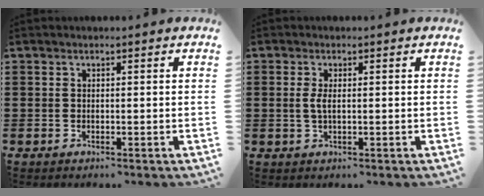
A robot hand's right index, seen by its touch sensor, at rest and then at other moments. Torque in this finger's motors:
{"motor_torque": [0.41, 0.46, 0.19, 0.06]}